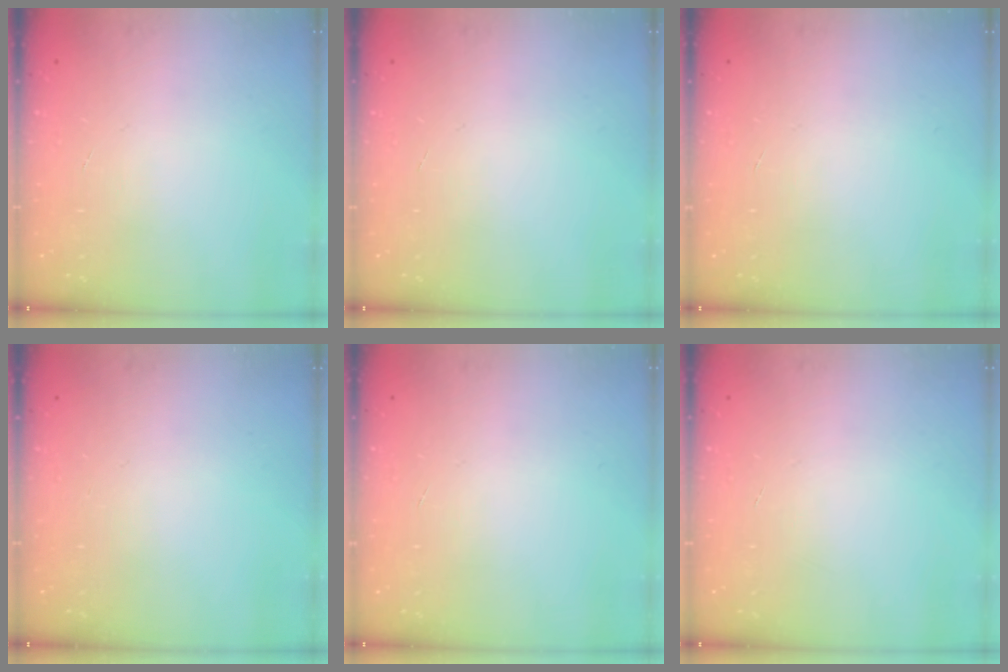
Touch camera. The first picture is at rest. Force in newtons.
{"total": 0.0}
{"total": 0.0}
{"total": 0.0}
{"total": 0.0}
{"total": 0.0}